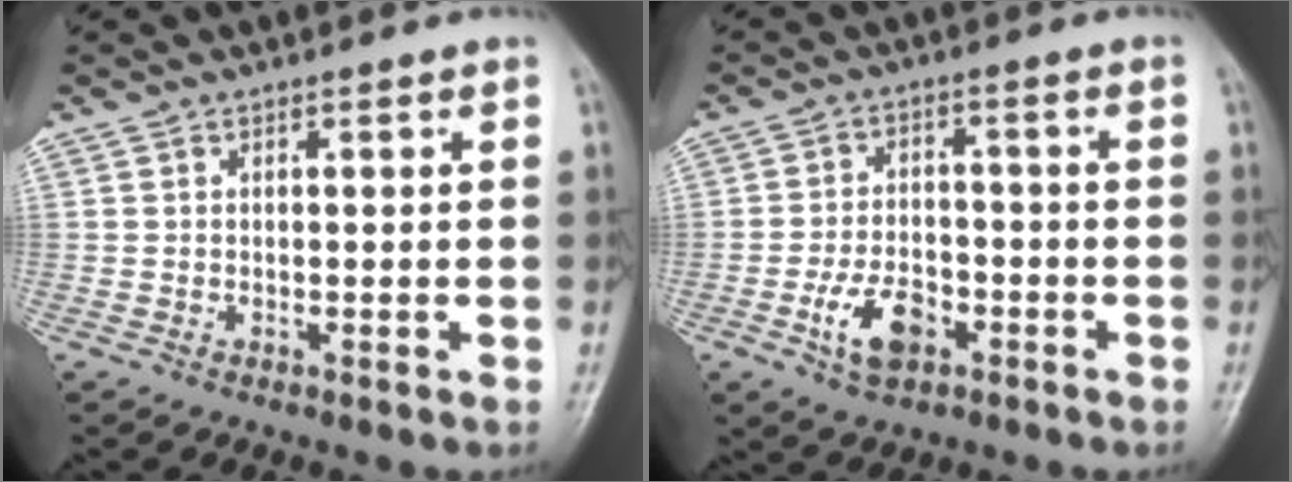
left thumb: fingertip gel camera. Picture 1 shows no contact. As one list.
[{"total": 7.6, "force": [-3.5, 4.5, 5.0], "torque": [-0.080, 0.020, -0.062]}]